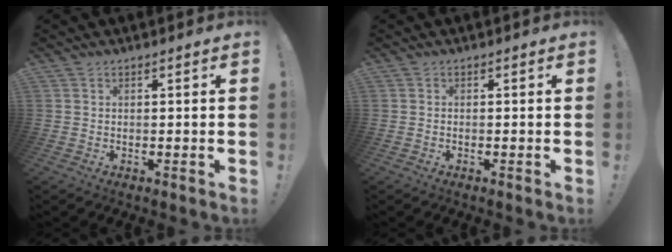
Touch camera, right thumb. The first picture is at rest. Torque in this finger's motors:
{"motor_torque": [-0.30, 0.03, -0.07, 0.02, -0.14]}